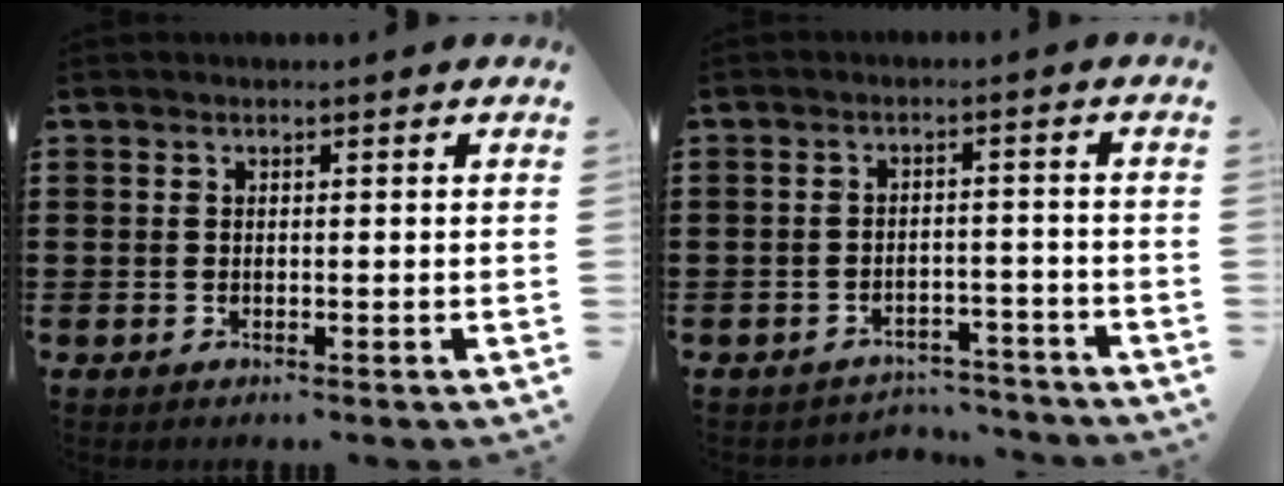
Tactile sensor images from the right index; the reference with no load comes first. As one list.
[{"total": 3.2, "force": [-3.1, 0.6, 0.3], "torque": [-0.008, 0.006, -0.064]}]